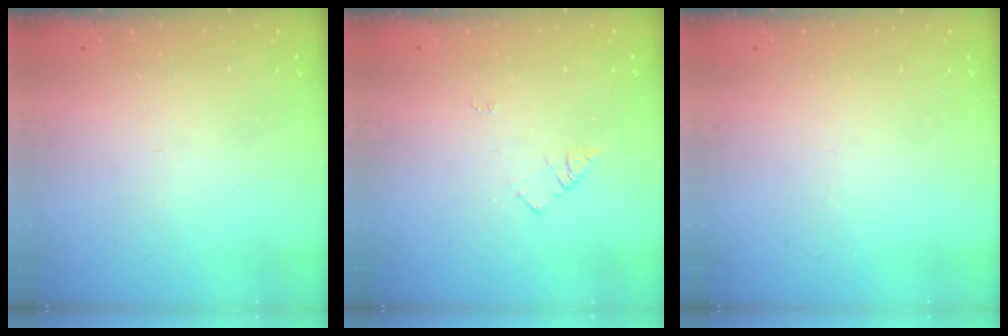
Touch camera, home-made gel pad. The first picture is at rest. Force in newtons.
{"total": 5.4, "press": 5.4, "slide": 0.5}
{"total": 0.0}